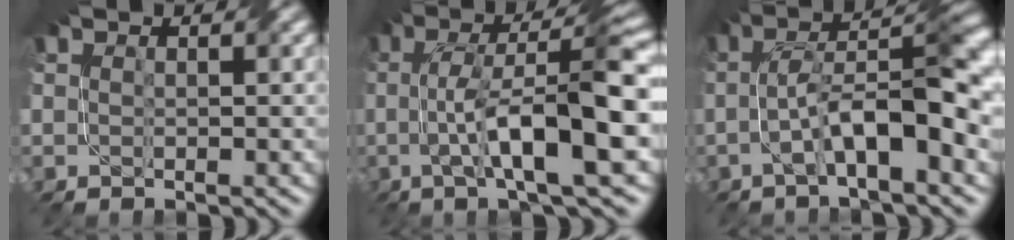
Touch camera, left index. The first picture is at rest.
{"total": 10.9, "force": [-0.7, 2.2, 10.7], "torque": [-0.167, 0.018, -0.015]}
{"total": 8.4, "force": [-1.9, 2.1, 7.9], "torque": [-0.128, 0.022, -0.036]}